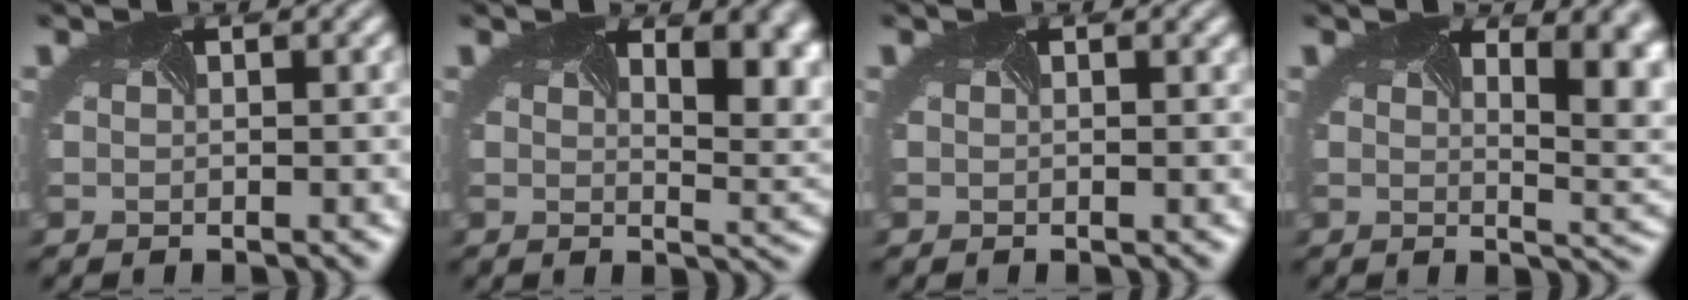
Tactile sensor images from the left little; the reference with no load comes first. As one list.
[{"total": 8.5, "force": [3.7, 4.1, 6.5], "torque": [-0.054, 0.023, 0.044]}, {"total": 0.6, "force": [0.4, 0.2, 0.4], "torque": [-0.004, 0.002, 0.002]}, {"total": 9.8, "force": [3.6, 4.7, 7.8], "torque": [-0.072, 0.029, 0.043]}]